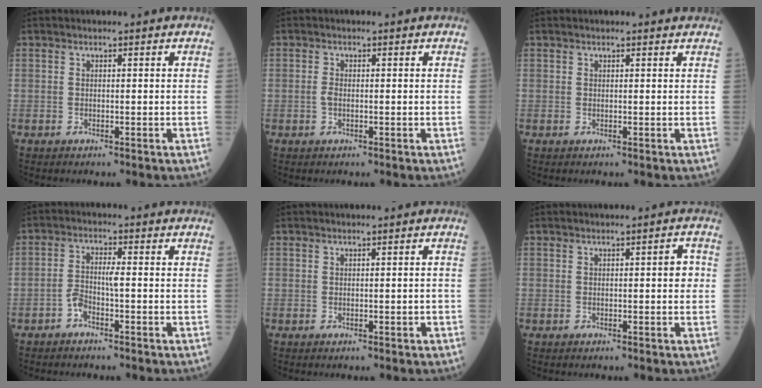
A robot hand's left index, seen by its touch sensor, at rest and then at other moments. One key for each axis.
{"total": 1.1, "fx": -0.3, "fy": 0.4, "fz": 0.9, "tx": -0.022, "ty": 0.000, "tz": -0.007}
{"total": 0.7, "fx": 0.7, "fy": 0.1, "fz": 0.0, "tx": -0.005, "ty": -0.006, "tz": -0.001}
{"total": 3.0, "fx": -1.4, "fy": 0.7, "fz": 2.5, "tx": -0.052, "ty": 0.011, "tz": -0.026}
{"total": 0.8, "fx": -0.3, "fy": 0.1, "fz": 0.7, "tx": -0.013, "ty": -0.002, "tz": 0.001}
{"total": 1.9, "fx": 0.0, "fy": 0.6, "fz": 1.8, "tx": -0.016, "ty": 0.005, "tz": -0.002}